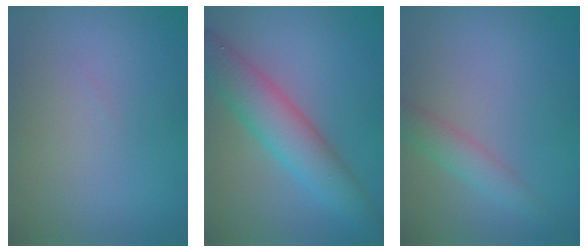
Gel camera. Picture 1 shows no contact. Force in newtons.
{"total": 6.0, "press": 6.0, "slide": 0.1}
{"total": 2.3, "press": 2.3, "slide": 0.0}